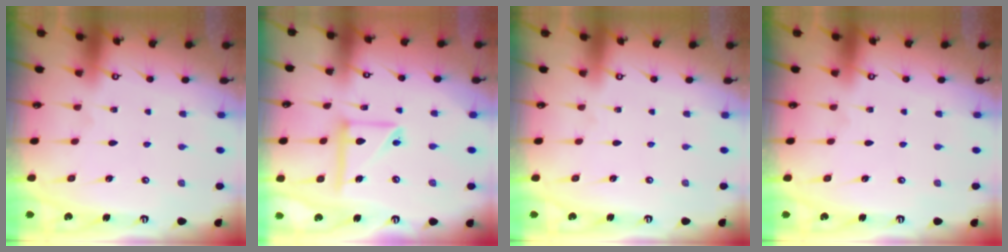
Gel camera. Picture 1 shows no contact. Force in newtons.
{"total": 13.6, "press": 13.5, "slide": 1.8}
{"total": 0.0}
{"total": 0.0}